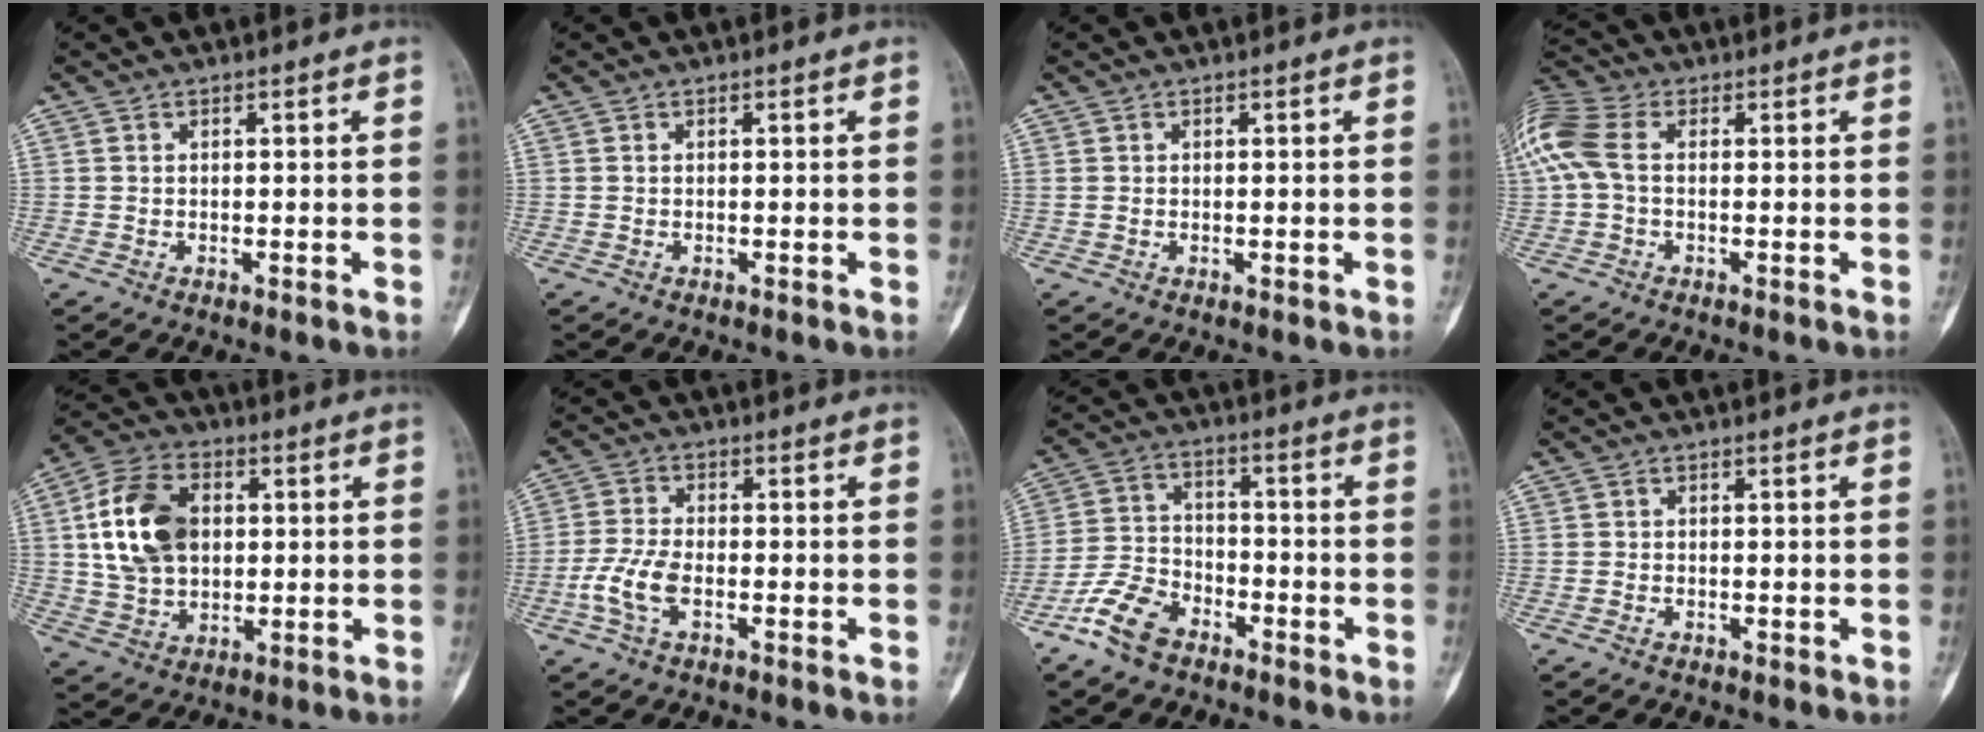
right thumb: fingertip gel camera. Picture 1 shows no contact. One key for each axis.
{"total": 0.0}
{"total": 0.7, "fx": 0.0, "fy": 0.5, "fz": 0.5, "tx": -0.015, "ty": 0.006, "tz": 0.006}
{"total": 10.2, "fx": 0.9, "fy": 6.3, "fz": 8.0, "tx": -0.202, "ty": 0.026, "tz": 0.011}
{"total": 14.7, "fx": 2.2, "fy": 10.1, "fz": 10.4, "tx": -0.176, "ty": 0.008, "tz": 0.039}
{"total": 6.1, "fx": -2.2, "fy": 2.9, "fz": 4.9, "tx": -0.118, "ty": 0.014, "tz": -0.044}
{"total": 9.1, "fx": -6.1, "fy": 5.2, "fz": 4.4, "tx": -0.086, "ty": 0.033, "tz": -0.125}
{"total": 0.6, "fx": -0.4, "fy": 0.4, "fz": 0.2, "tx": -0.007, "ty": 0.001, "tz": -0.009}